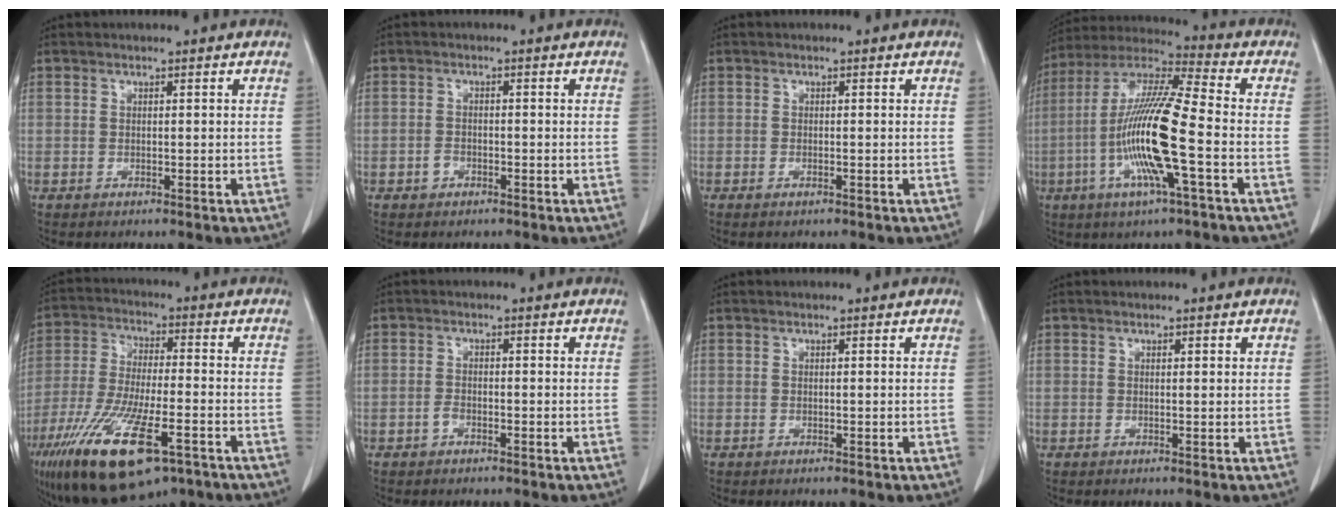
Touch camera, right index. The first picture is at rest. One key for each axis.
{"total": 1.5, "fx": -0.8, "fy": 1.1, "fz": 0.6, "tx": -0.011, "ty": 0.004, "tz": -0.013}
{"total": 0.7, "fx": -0.5, "fy": 0.2, "fz": 0.5, "tx": -0.011, "ty": -0.001, "tz": -0.005}
{"total": 16.0, "fx": -3.7, "fy": 0.8, "fz": 15.5, "tx": -0.310, "ty": -0.005, "tz": -0.078}
{"total": 18.8, "fx": -10.8, "fy": 5.1, "fz": 14.5, "tx": -0.292, "ty": -0.039, "tz": -0.188}
{"total": 1.3, "fx": -0.8, "fy": 0.7, "fz": 0.8, "tx": -0.014, "ty": 0.003, "tz": -0.014}
{"total": 0.0}
{"total": 0.5, "fx": 0.3, "fy": 0.1, "fz": 0.4, "tx": -0.008, "ty": -0.001, "tz": 0.004}